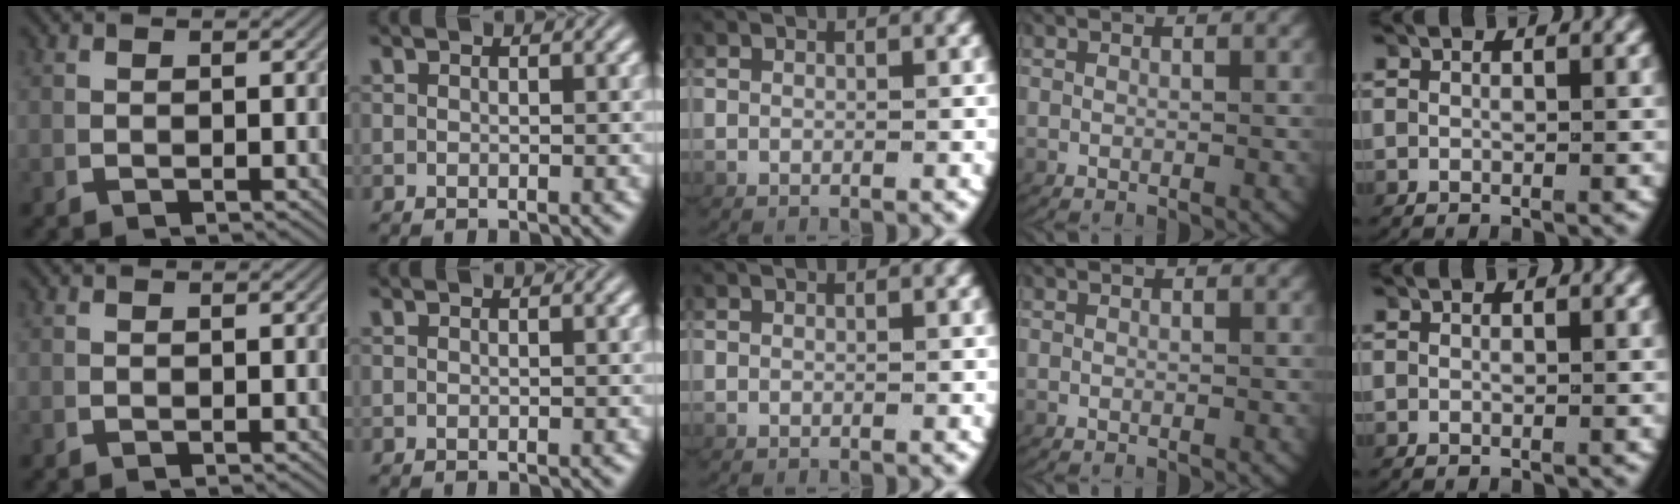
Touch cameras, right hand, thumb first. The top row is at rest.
{"index": {"total": 2.1, "force": [-0.2, -2.0, -0.6], "torque": [0.025, -0.009, 0.009]}}